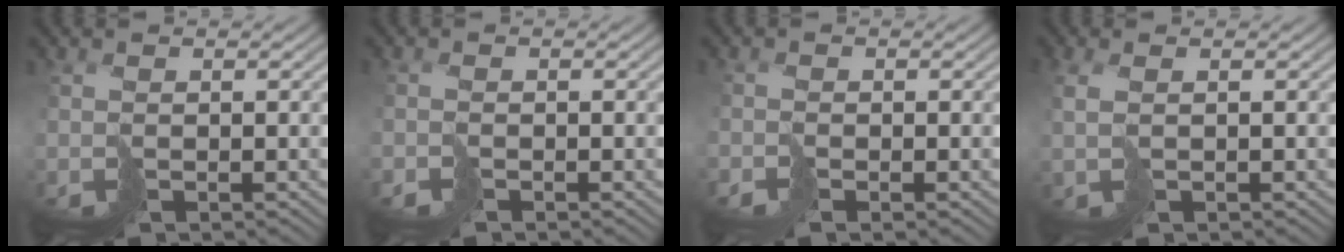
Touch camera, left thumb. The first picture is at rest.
{"total": 0.9, "force": [-0.8, 0.3, 0.3], "torque": [-0.010, -0.003, -0.020]}
{"total": 1.4, "force": [-1.1, 0.6, 0.6], "torque": [-0.016, -0.005, -0.024]}
{"total": 1.5, "force": [0.7, 0.4, 1.3], "torque": [-0.029, 0.002, 0.014]}